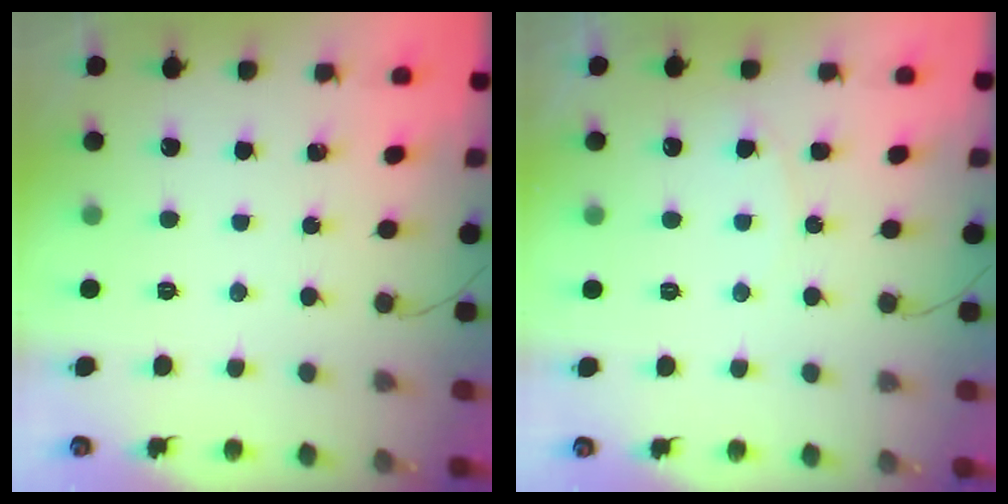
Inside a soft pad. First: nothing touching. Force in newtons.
{"total": 5.6, "press": 5.6, "slide": 0.5}